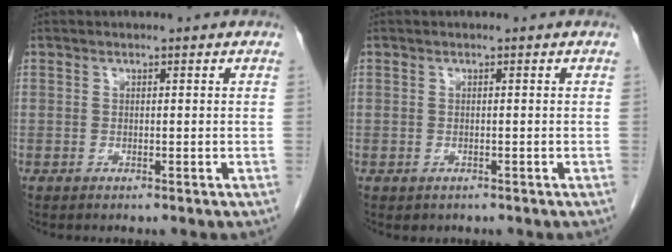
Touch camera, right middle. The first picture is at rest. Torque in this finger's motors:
{"motor_torque": [-0.03, 0.11, -0.01, 0.00]}